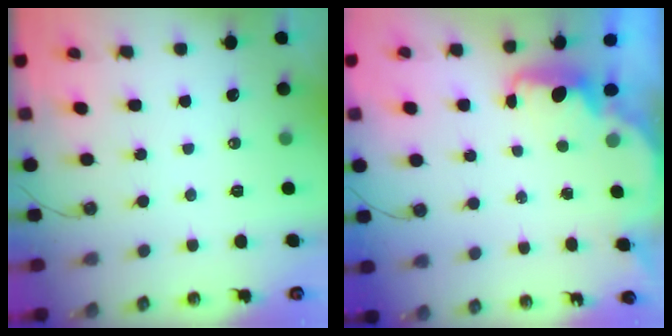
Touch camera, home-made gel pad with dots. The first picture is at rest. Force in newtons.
{"total": 2.3, "press": 2.2, "slide": 0.6}